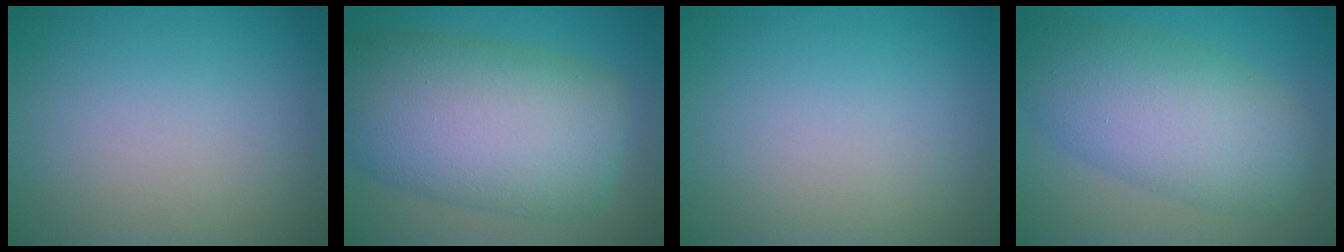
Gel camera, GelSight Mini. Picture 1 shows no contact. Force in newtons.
{"total": 12.8, "press": 12.8, "slide": 0.5}
{"total": 0.0}
{"total": 8.4, "press": 8.4, "slide": 0.0}